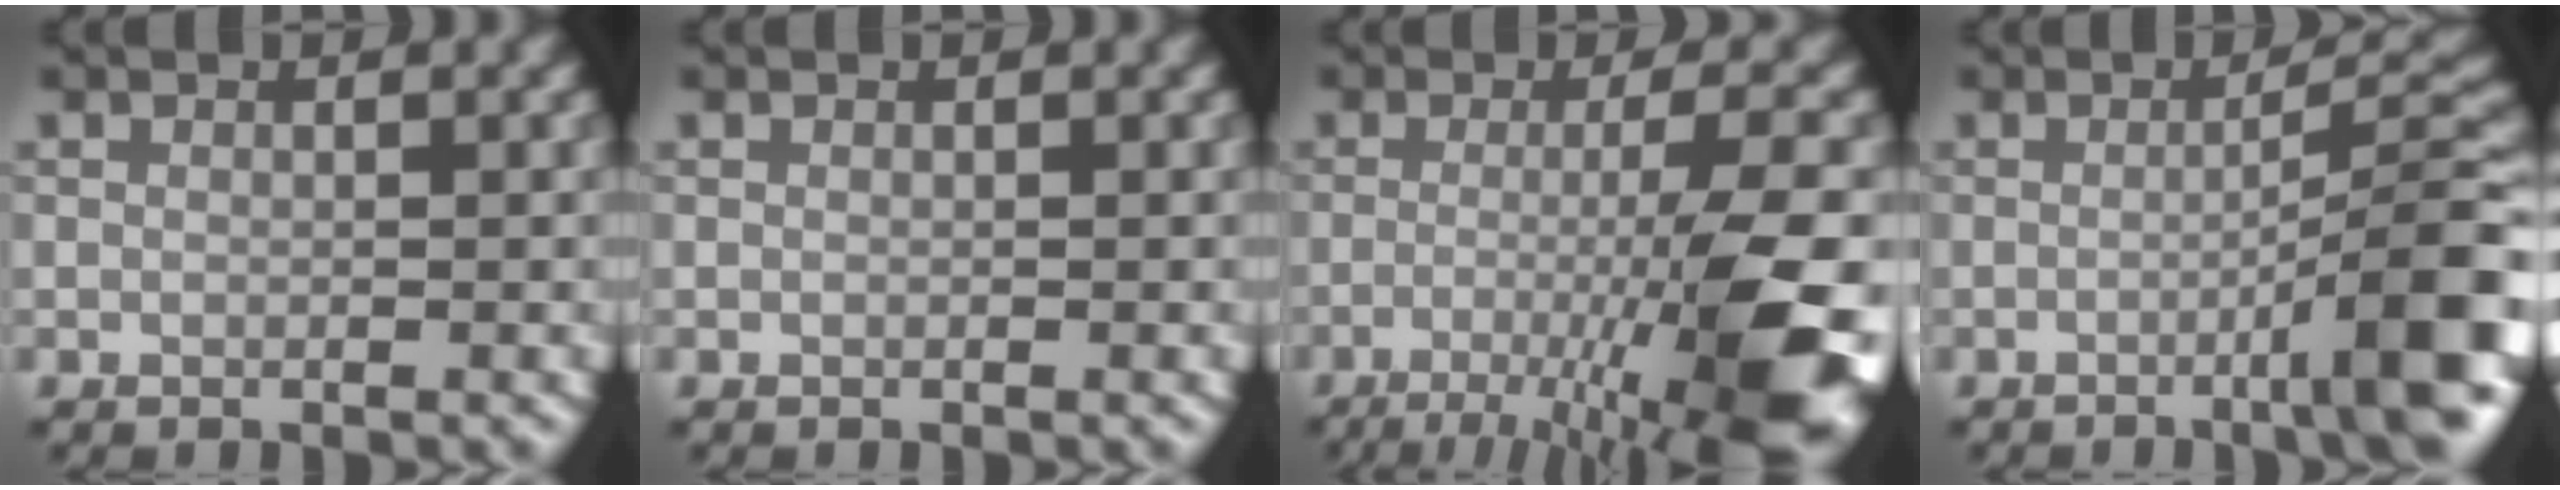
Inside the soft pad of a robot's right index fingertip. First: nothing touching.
{"total": 0.0}
{"total": 11.9, "force": [-4.5, 2.2, 10.8], "torque": [-0.149, -0.004, -0.074]}
{"total": 8.9, "force": [-3.2, 1.3, 8.2], "torque": [-0.097, 0.019, -0.051]}